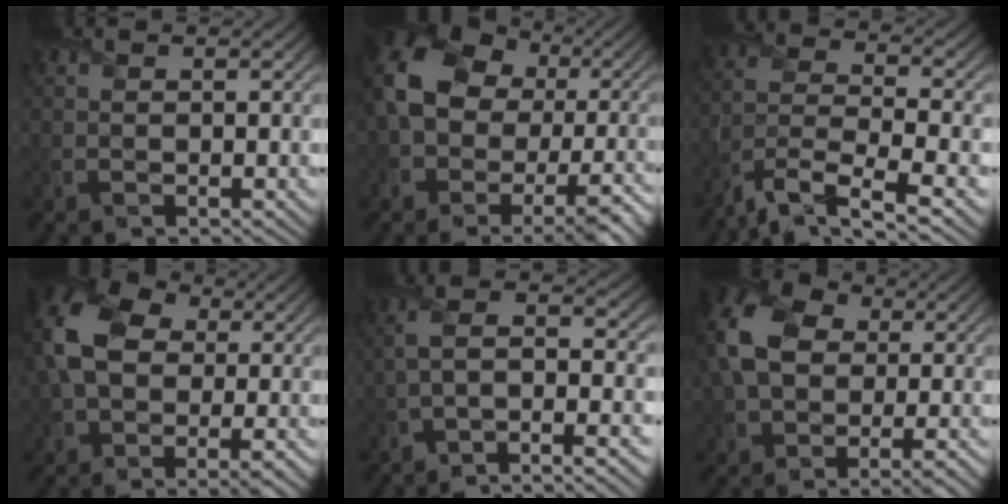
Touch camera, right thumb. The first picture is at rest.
{"total": 17.1, "force": [-1.9, 13.1, 10.7], "torque": [-0.221, -0.037, -0.023]}
{"total": 9.4, "force": [-6.7, 2.8, 5.9], "torque": [-0.129, -0.013, -0.138]}
{"total": 14.8, "force": [-0.1, 10.8, 10.2], "torque": [-0.228, -0.006, 0.005]}
{"total": 8.9, "force": [-3.2, 3.2, 7.6], "torque": [-0.133, 0.007, -0.065]}
{"total": 13.3, "force": [-0.1, 9.6, 9.2], "torque": [-0.208, -0.006, 0.008]}